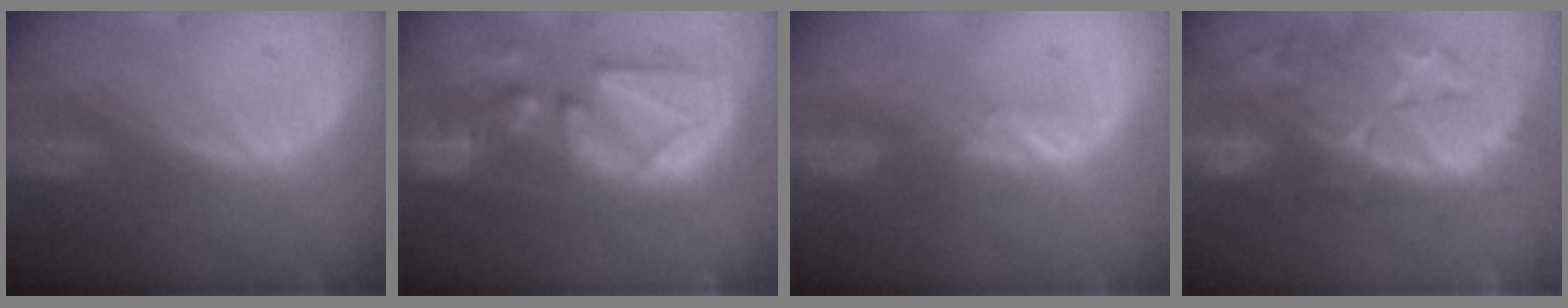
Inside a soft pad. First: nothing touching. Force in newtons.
{"total": 12.1, "press": 11.0, "slide": 5.1}
{"total": 2.3, "press": 2.1, "slide": 0.8}
{"total": 14.0, "press": 11.9, "slide": 7.4}